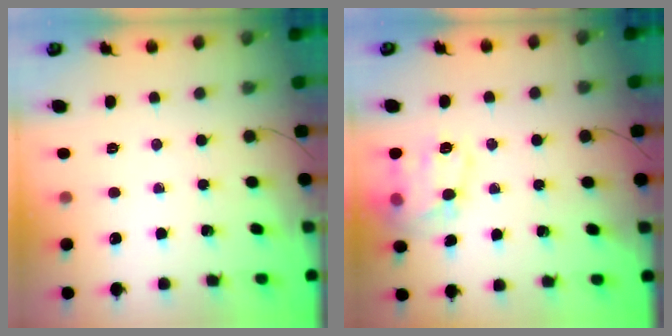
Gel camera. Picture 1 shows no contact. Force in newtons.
{"total": 14.4, "press": 14.4, "slide": 0.4}